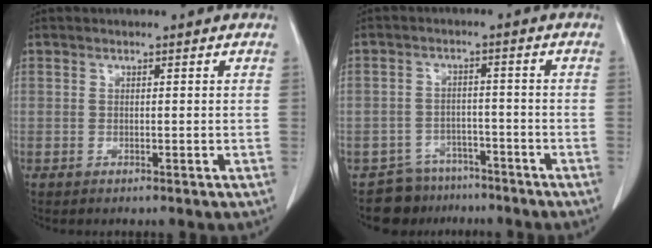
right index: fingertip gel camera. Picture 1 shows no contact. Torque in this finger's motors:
{"motor_torque": [-1.71, -0.10, -1.05, -0.21]}